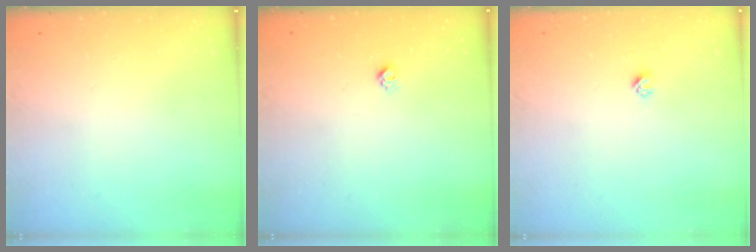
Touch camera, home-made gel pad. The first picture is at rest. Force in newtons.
{"total": 3.3, "press": 3.3, "slide": 0.5}
{"total": 2.3, "press": 2.3, "slide": 0.2}